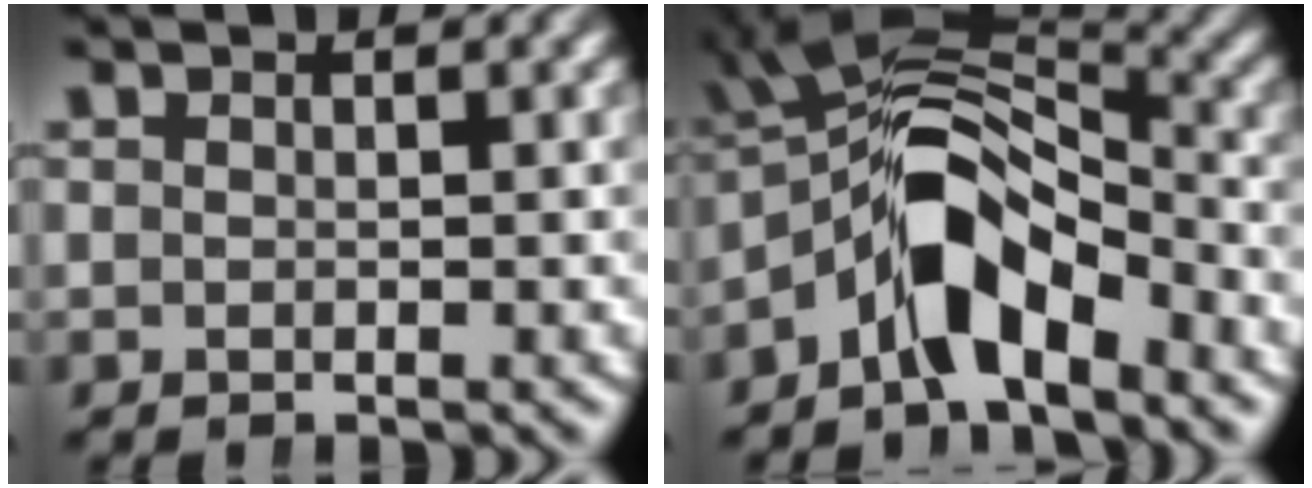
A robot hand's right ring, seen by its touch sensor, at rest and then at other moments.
{"total": 8.8, "force": [-1.3, 5.5, 6.8], "torque": [-0.117, -0.013, -0.021]}